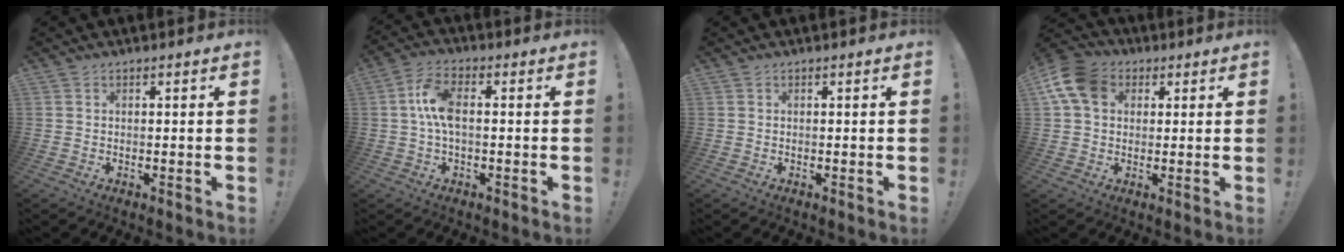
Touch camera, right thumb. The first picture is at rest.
{"total": 8.4, "force": [0.4, 3.8, 7.4], "torque": [-0.158, 0.007, 0.010]}
{"total": 0.0}
{"total": 11.5, "force": [3.5, 8.5, 6.9], "torque": [-0.129, 0.000, 0.071]}